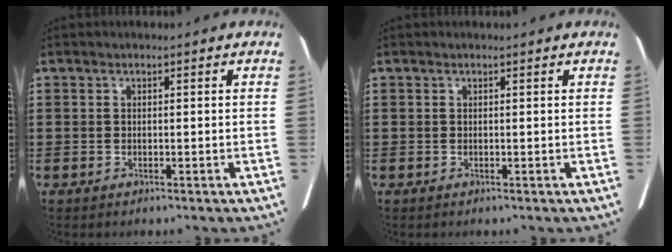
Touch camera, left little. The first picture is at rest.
{"total": 0.0}